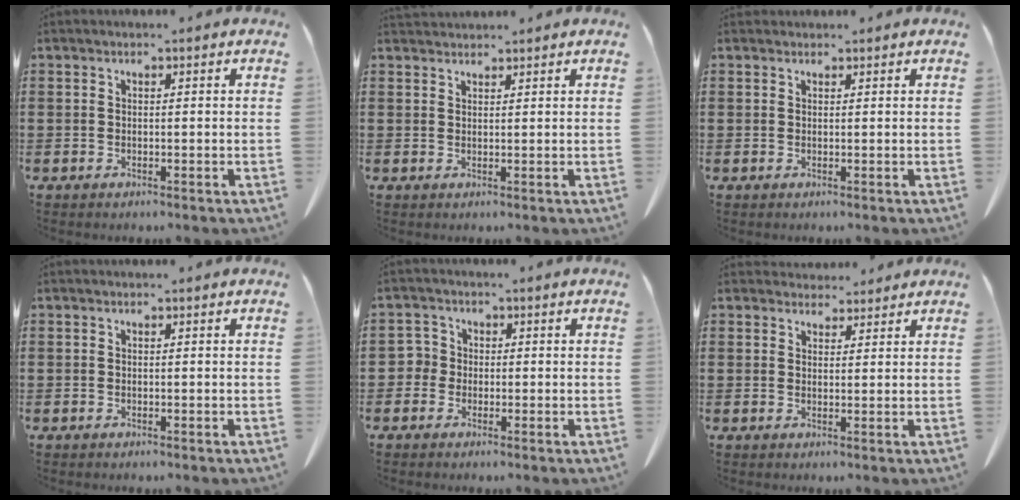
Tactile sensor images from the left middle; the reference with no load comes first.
{"total": 1.5, "force": [1.5, 0.1, 0.1], "torque": [-0.005, 0.000, 0.029]}
{"total": 0.6, "force": [0.6, 0.3, 0.0], "torque": [-0.001, 0.001, 0.011]}
{"total": 0.0}
{"total": 2.4, "force": [-0.6, 2.2, 0.5], "torque": [-0.029, 0.003, -0.019]}
{"total": 3.0, "force": [2.8, 1.1, 0.3], "torque": [-0.004, -0.006, 0.052]}